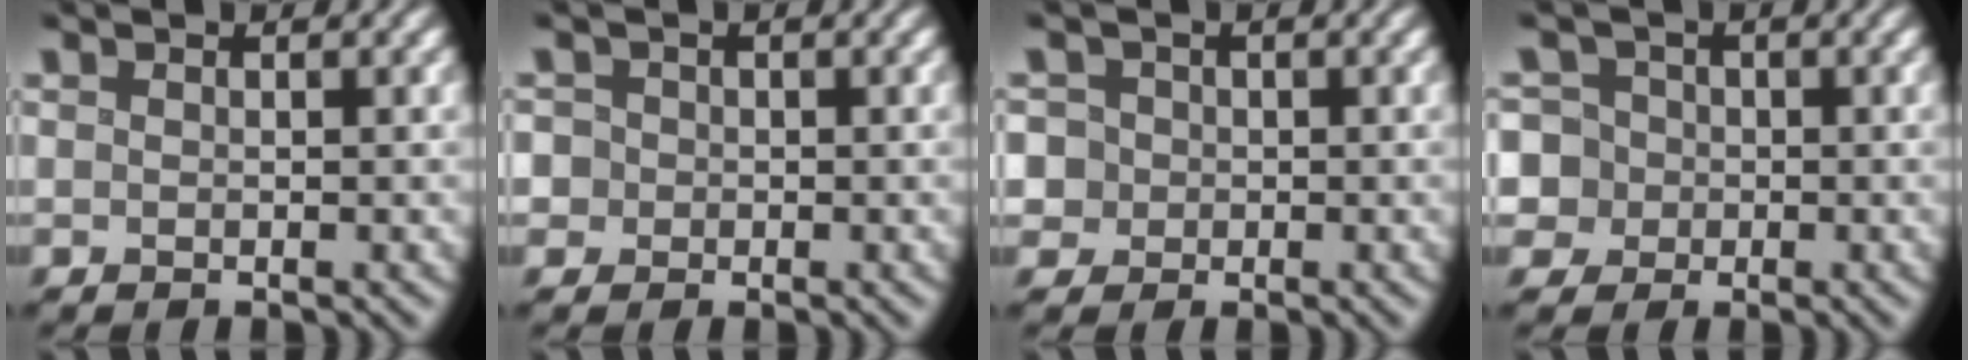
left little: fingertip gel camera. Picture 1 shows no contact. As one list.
[{"total": 4.2, "force": [0.2, 3.9, 1.3], "torque": [-0.028, 0.031, -0.018]}, {"total": 5.2, "force": [0.6, 4.9, 1.7], "torque": [-0.037, 0.031, -0.015]}, {"total": 7.0, "force": [-0.7, 6.7, 2.0], "torque": [-0.054, 0.020, -0.038]}]